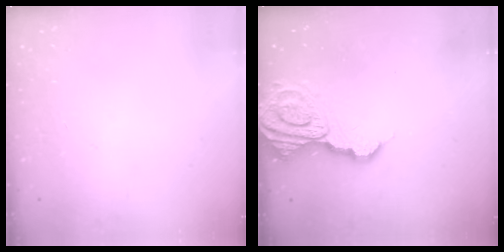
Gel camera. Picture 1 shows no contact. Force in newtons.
{"total": 13.5, "press": 13.5, "slide": 1.4}